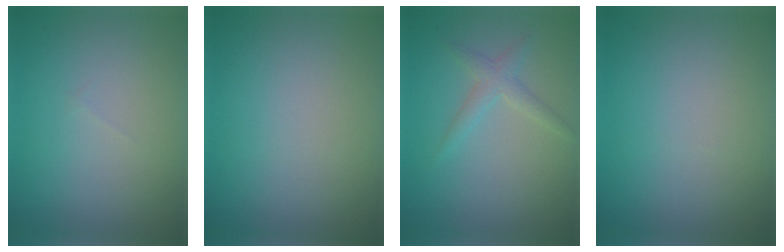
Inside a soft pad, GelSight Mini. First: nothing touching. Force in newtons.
{"total": 0.0}
{"total": 1.8, "press": 1.8, "slide": 0.1}
{"total": 0.0}